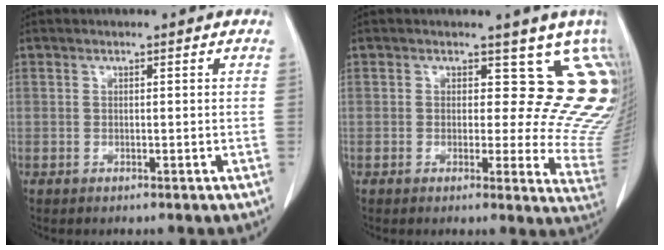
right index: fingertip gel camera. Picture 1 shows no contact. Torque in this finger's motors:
{"motor_torque": [0.30, 0.31, 0.09, 0.00]}